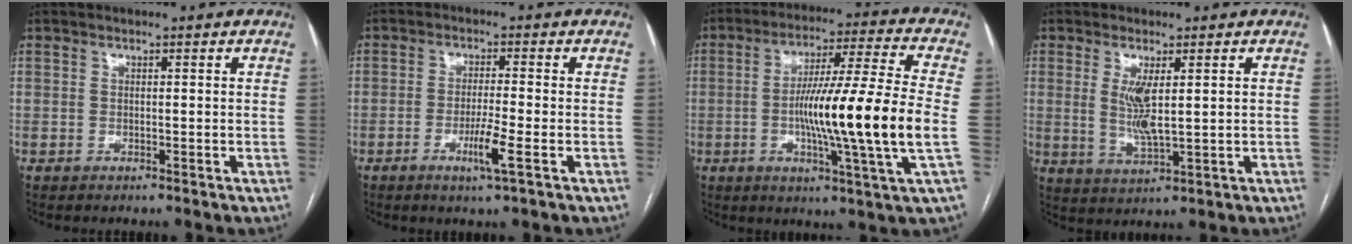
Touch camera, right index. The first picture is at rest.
{"total": 4.7, "force": [-1.9, -0.3, 4.3], "torque": [-0.081, -0.010, -0.037]}
{"total": 18.0, "force": [-2.6, -1.5, 17.8], "torque": [-0.301, -0.013, -0.053]}
{"total": 5.2, "force": [1.0, 0.8, 5.0], "torque": [-0.105, -0.011, 0.026]}